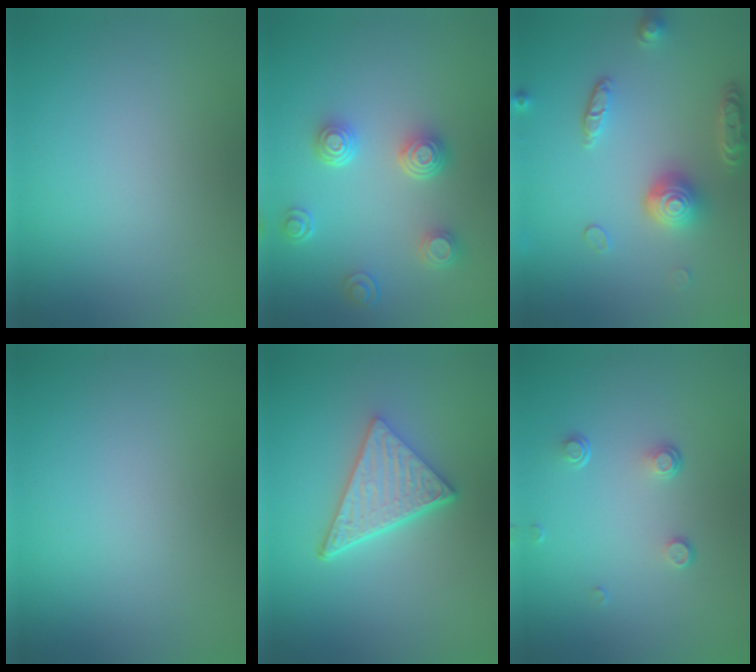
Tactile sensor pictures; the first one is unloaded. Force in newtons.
{"total": 4.0, "press": 3.2, "slide": 2.5}
{"total": 4.4, "press": 3.5, "slide": 2.7}
{"total": 0.0}
{"total": 5.1, "press": 3.7, "slide": 3.4}
{"total": 1.4, "press": 0.8, "slide": 1.2}